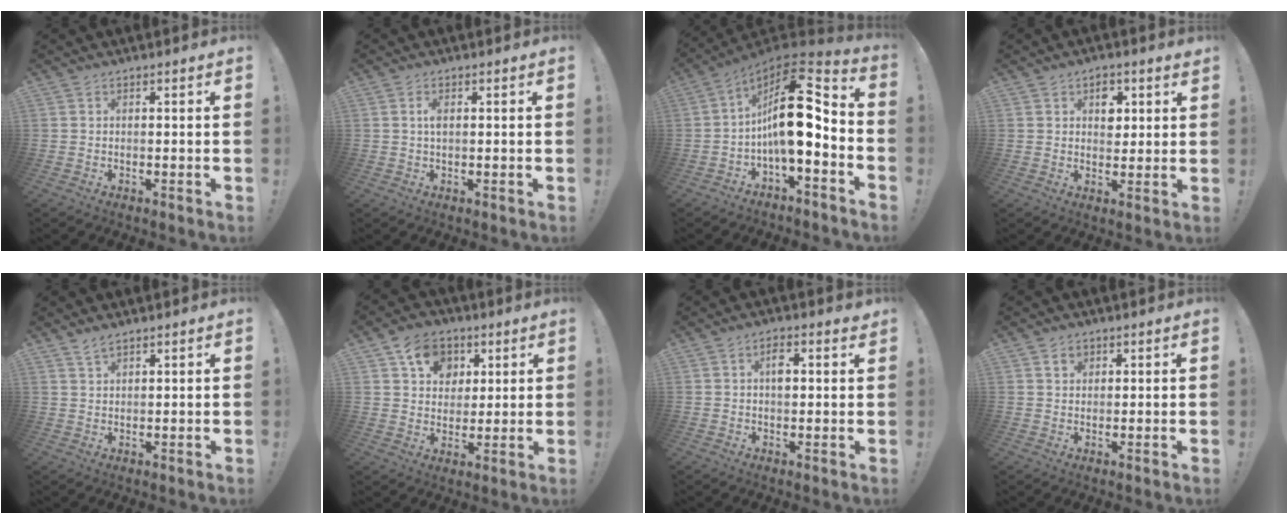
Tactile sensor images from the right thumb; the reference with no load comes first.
{"total": 2.1, "force": [0.2, 0.9, 1.9], "torque": [-0.025, -0.001, -0.001]}
{"total": 19.2, "force": [0.7, 8.2, 17.4], "torque": [-0.291, -0.003, 0.014]}
{"total": 5.8, "force": [2.2, 4.4, 3.1], "torque": [-0.025, -0.009, 0.034]}
{"total": 2.7, "force": [2.3, 0.8, 1.2], "torque": [-0.022, -0.012, 0.042]}
{"total": 11.9, "force": [5.1, 9.6, 5.0], "torque": [-0.075, -0.015, 0.101]}
{"total": 3.9, "force": [1.1, 2.1, 3.1], "torque": [-0.037, -0.003, 0.011]}
{"total": 2.8, "force": [1.4, 2.2, 1.2], "torque": [-0.006, -0.004, 0.023]}